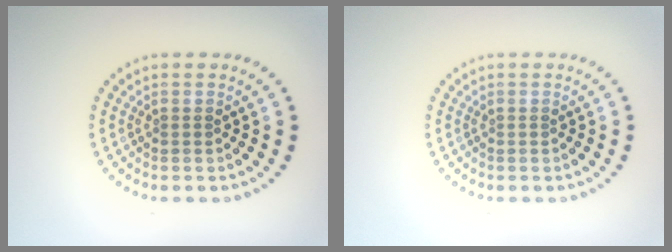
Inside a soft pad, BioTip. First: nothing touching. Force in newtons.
{"total": 0.0}